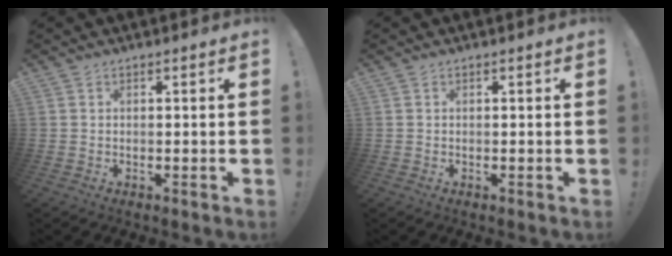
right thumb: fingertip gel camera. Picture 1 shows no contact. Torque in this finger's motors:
{"motor_torque": [-0.04, -0.05, -0.12, 0.11, 0.07]}